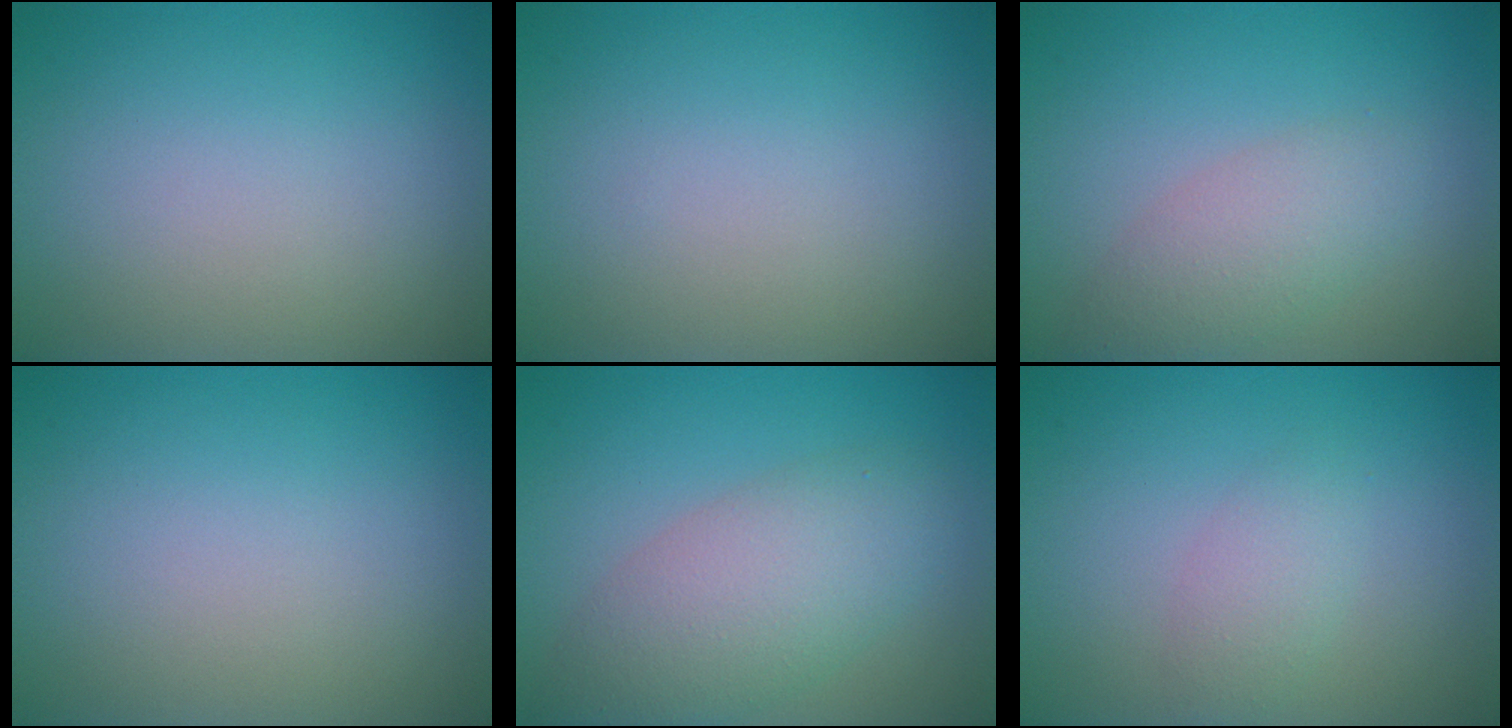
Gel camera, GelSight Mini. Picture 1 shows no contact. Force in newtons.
{"total": 0.0}
{"total": 3.3, "press": 3.3, "slide": 0.1}
{"total": 0.0}
{"total": 5.7, "press": 5.7, "slide": 0.5}
{"total": 1.9, "press": 1.9, "slide": 0.1}